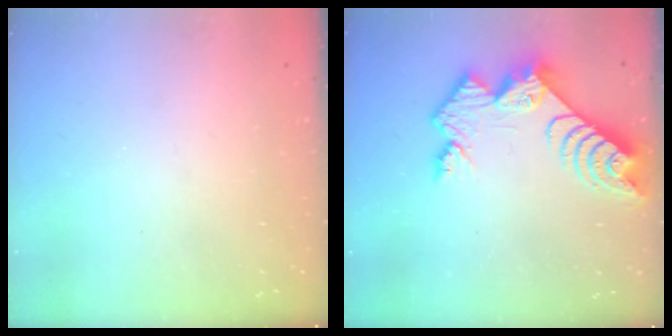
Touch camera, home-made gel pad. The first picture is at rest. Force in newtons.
{"total": 11.7, "press": 11.6, "slide": 1.0}